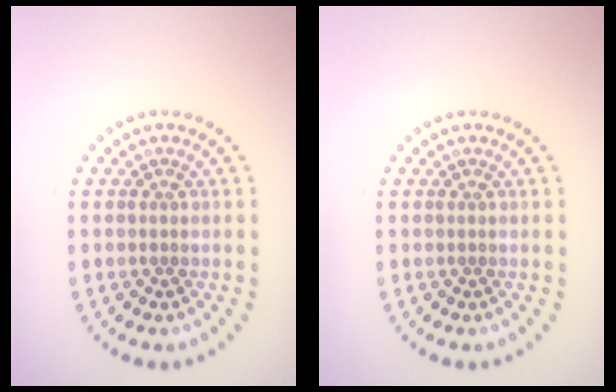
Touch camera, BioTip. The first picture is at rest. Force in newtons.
{"total": 0.0}